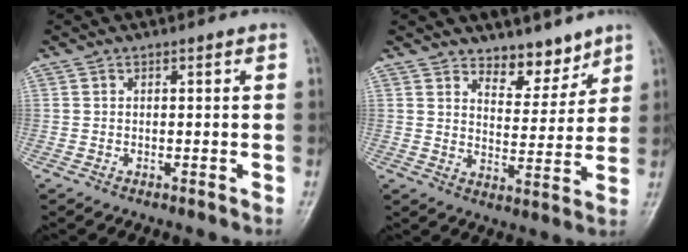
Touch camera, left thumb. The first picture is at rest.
{"total": 6.9, "force": [5.6, 3.2, 2.4], "torque": [-0.005, -0.047, 0.093]}